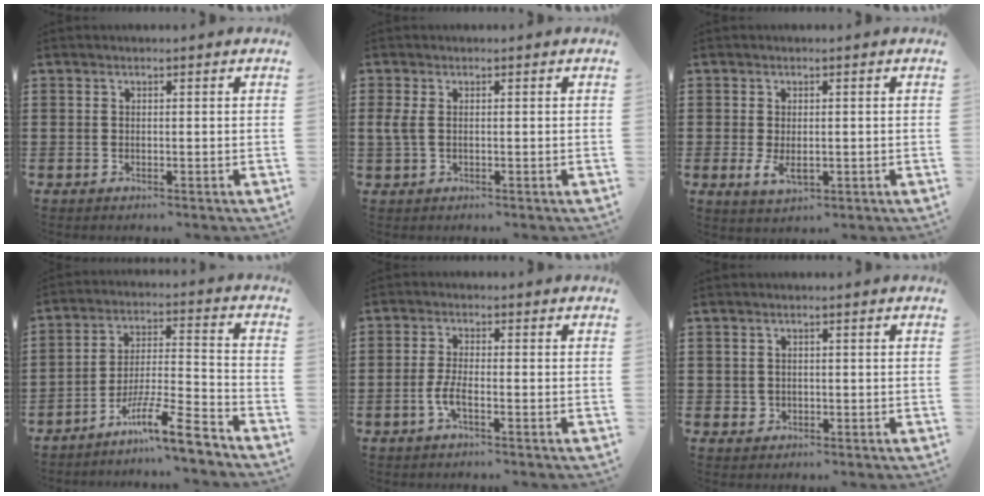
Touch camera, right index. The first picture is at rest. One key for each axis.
{"total": 2.0, "fx": 0.2, "fy": 0.9, "fz": 1.8, "tx": -0.052, "ty": -0.001, "tz": -0.003}
{"total": 2.9, "fx": -0.4, "fy": 1.3, "fz": 2.5, "tx": -0.055, "ty": -0.003, "tz": -0.007}
{"total": 10.8, "fx": -8.3, "fy": 1.0, "fz": 6.9, "tx": -0.114, "ty": 0.013, "tz": -0.158}
{"total": 3.2, "fx": -1.4, "fy": 0.5, "fz": 2.9, "tx": -0.063, "ty": -0.004, "tz": -0.030}
{"total": 1.0, "fx": 0.1, "fy": 1.0, "fz": 0.2, "tx": -0.006, "ty": 0.006, "tz": 0.000}